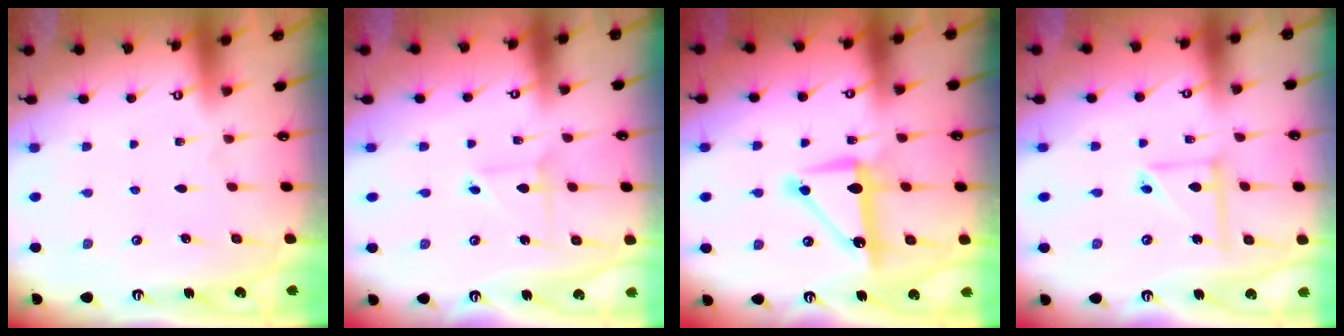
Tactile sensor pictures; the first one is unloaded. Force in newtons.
{"total": 2.8, "press": 2.8, "slide": 0.3}
{"total": 11.9, "press": 11.9, "slide": 0.8}
{"total": 6.7, "press": 6.7, "slide": 0.2}